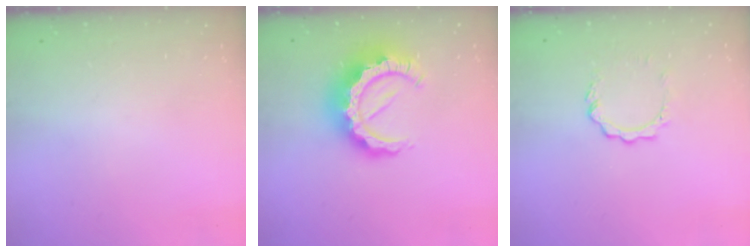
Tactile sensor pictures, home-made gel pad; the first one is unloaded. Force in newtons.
{"total": 14.2, "press": 14.2, "slide": 1.6}
{"total": 4.7, "press": 4.7, "slide": 0.4}